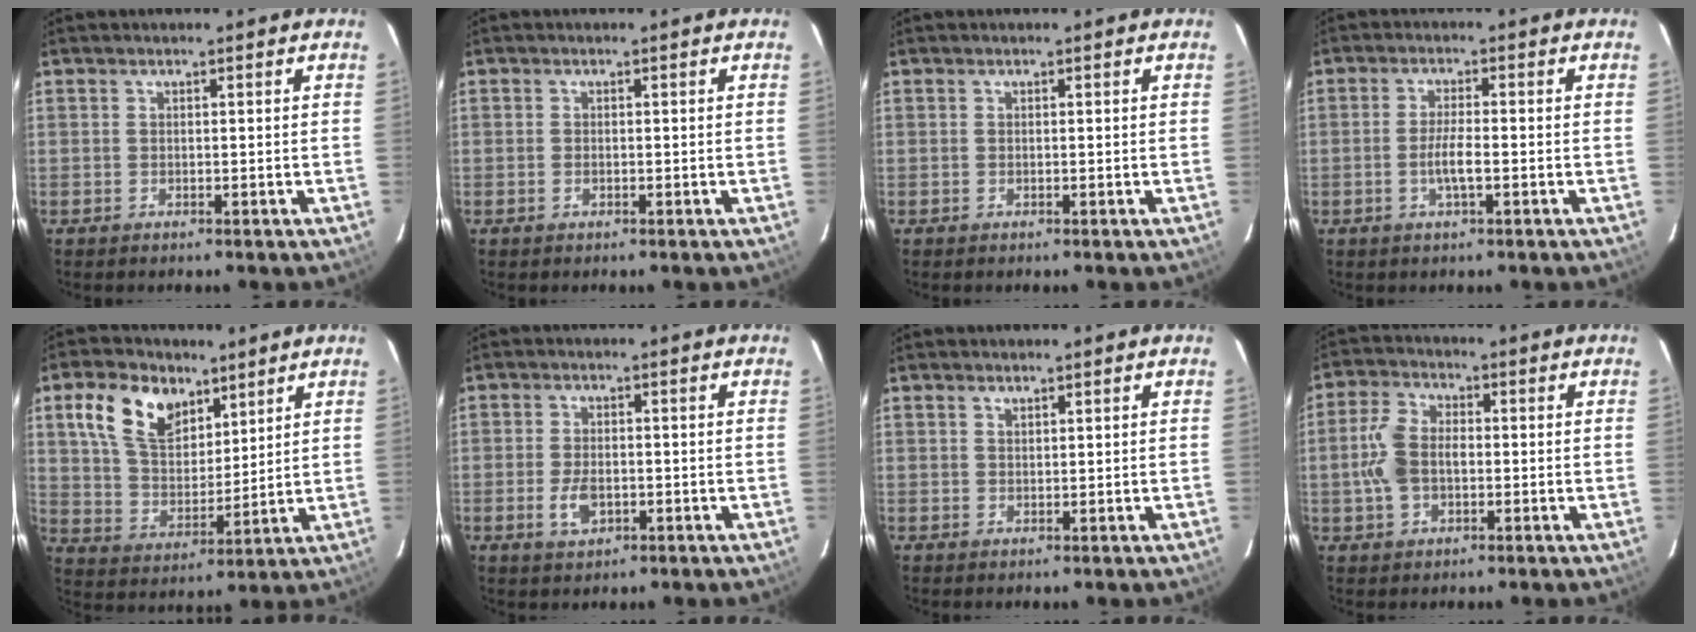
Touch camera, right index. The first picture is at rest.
{"total": 1.0, "force": [-0.5, 0.6, 0.6], "torque": [-0.013, 0.000, -0.009]}
{"total": 0.0}
{"total": 3.9, "force": [-1.2, 0.4, 3.7], "torque": [-0.072, -0.001, -0.022]}
{"total": 13.2, "force": [7.0, 8.1, 7.7], "torque": [-0.156, 0.027, 0.139]}
{"total": 4.8, "force": [-1.6, 2.8, 3.6], "torque": [-0.079, -0.003, -0.025]}
{"total": 0.9, "force": [0.7, 0.5, 0.3], "torque": [-0.003, 0.002, 0.014]}
{"total": 7.8, "force": [-0.9, 5.2, 5.8], "torque": [-0.128, 0.014, -0.014]}